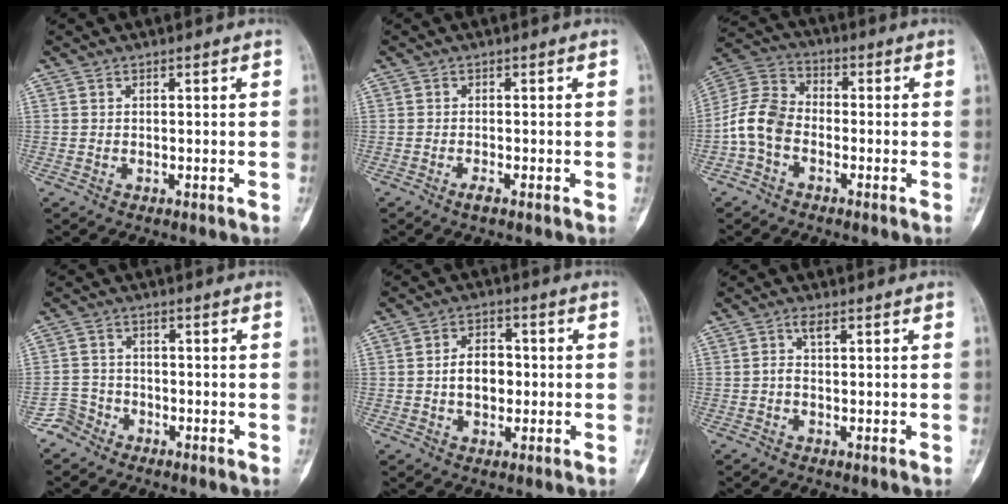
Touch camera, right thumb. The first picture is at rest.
{"total": 1.0, "force": [-0.7, 0.1, 0.7], "torque": [-0.018, -0.002, -0.016]}
{"total": 9.0, "force": [-2.6, 6.4, 5.8], "torque": [-0.110, 0.030, -0.066]}
{"total": 3.4, "force": [-2.5, 2.3, -0.4], "torque": [0.022, 0.015, -0.056]}
{"total": 6.6, "force": [-0.4, 4.6, 4.7], "torque": [-0.055, 0.016, -0.010]}
{"total": 1.5, "force": [0.4, 0.6, 1.3], "torque": [-0.026, 0.006, 0.007]}